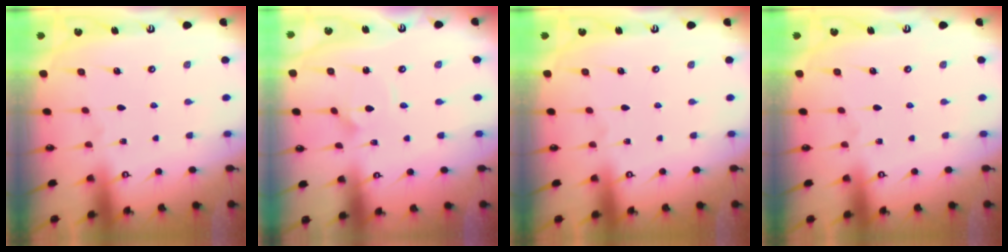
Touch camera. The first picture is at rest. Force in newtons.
{"total": 2.4, "press": 2.4, "slide": 0.1}
{"total": 0.0}
{"total": 0.0}